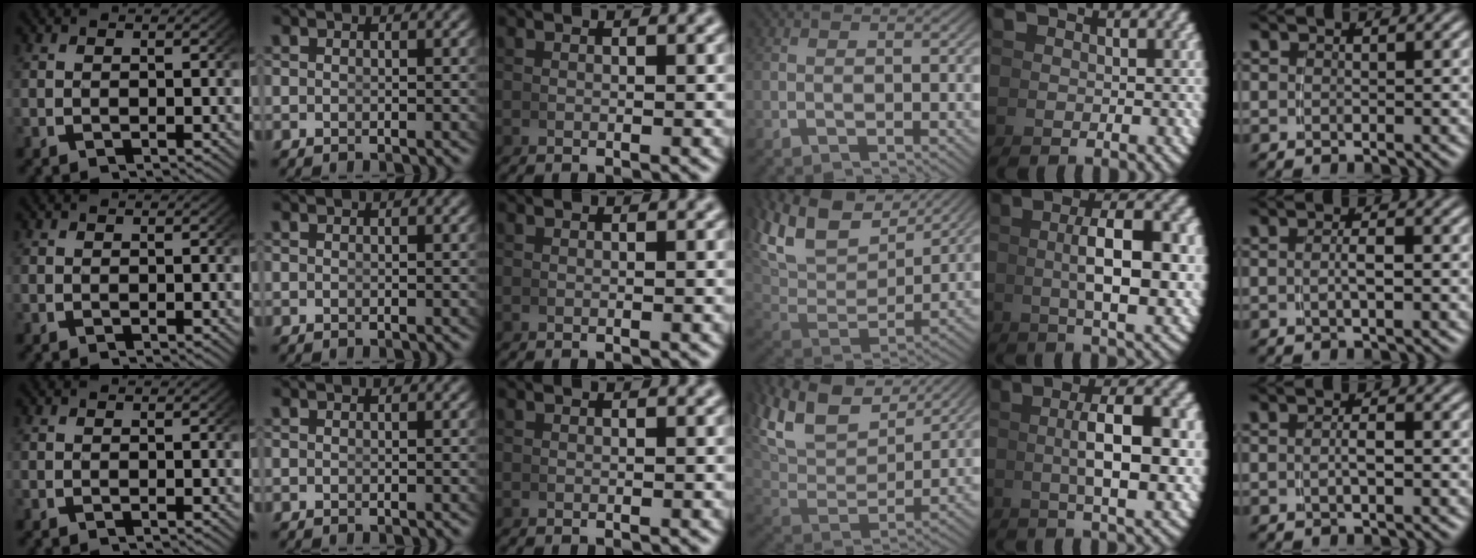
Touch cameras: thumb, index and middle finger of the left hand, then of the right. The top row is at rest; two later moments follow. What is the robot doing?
{"motion": "grasp_and_lifting", "object": "photo album"}